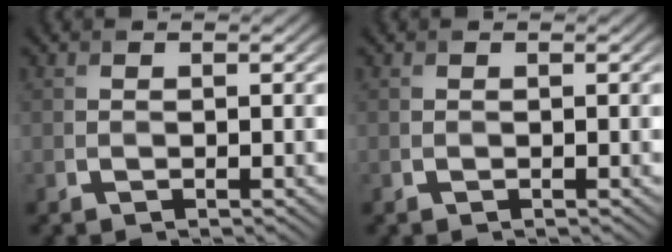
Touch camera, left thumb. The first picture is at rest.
{"total": 0.0}